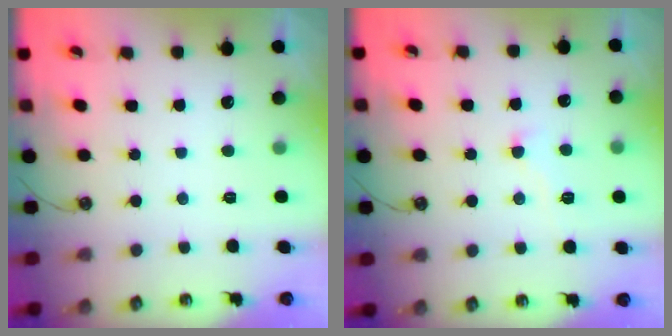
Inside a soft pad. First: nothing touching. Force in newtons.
{"total": 1.7, "press": 1.4, "slide": 0.8}